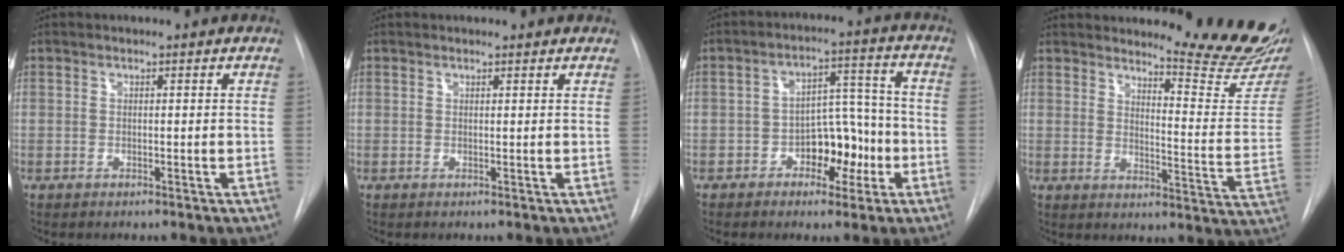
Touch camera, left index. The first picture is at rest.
{"total": 2.1, "force": [2.1, 0.3, 0.4], "torque": [-0.012, 0.014, 0.021]}
{"total": 6.5, "force": [-3.0, 3.8, 4.4], "torque": [-0.058, 0.027, -0.047]}
{"total": 15.0, "force": [14.4, -0.4, 4.3], "torque": [-0.054, -0.123, 0.164]}